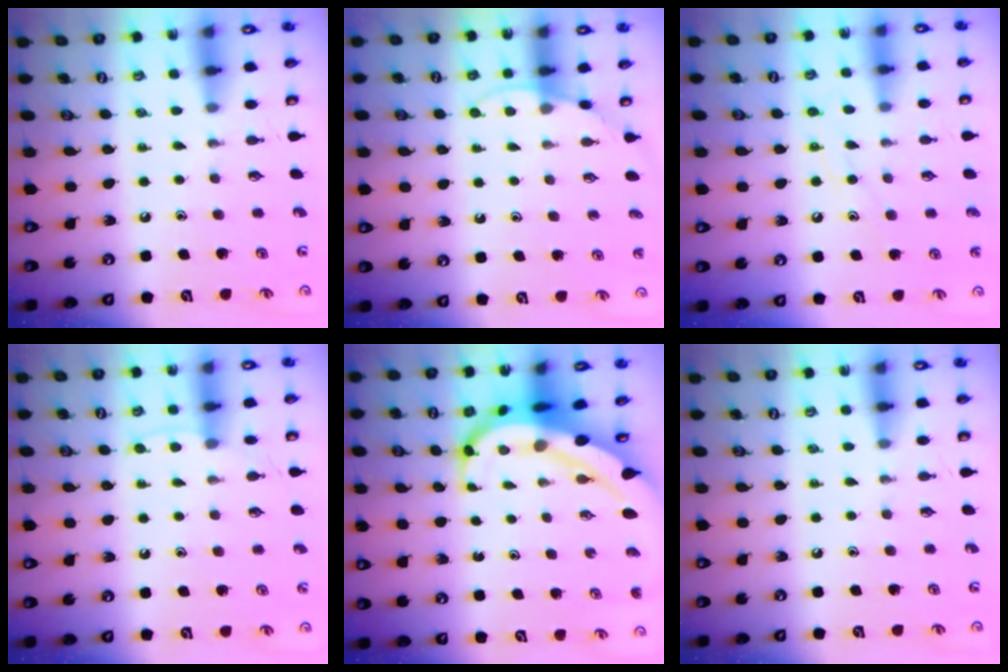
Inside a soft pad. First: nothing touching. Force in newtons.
{"total": 5.8, "press": 5.8, "slide": 0.4}
{"total": 8.4, "press": 8.4, "slide": 0.7}
{"total": 6.0, "press": 6.0, "slide": 0.7}
{"total": 10.0, "press": 9.8, "slide": 2.1}
{"total": 0.0}